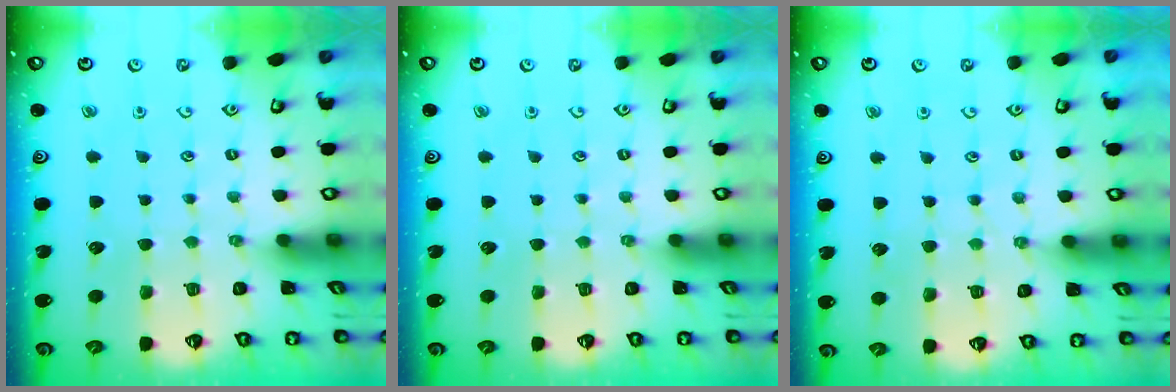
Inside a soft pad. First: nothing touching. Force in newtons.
{"total": 0.0}
{"total": 3.9, "press": 3.9, "slide": 0.6}